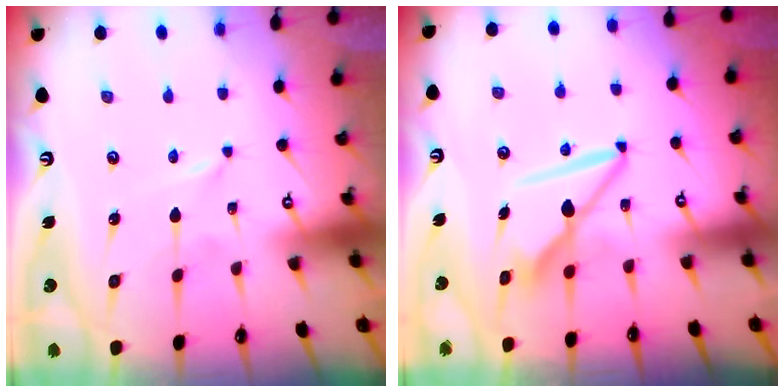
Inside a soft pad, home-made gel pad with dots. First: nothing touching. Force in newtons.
{"total": 11.0, "press": 10.9, "slide": 0.6}